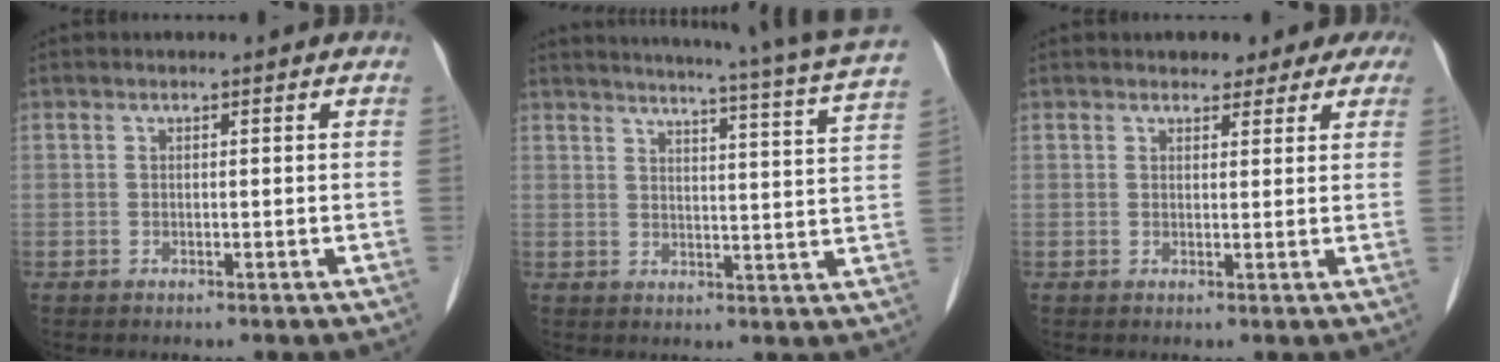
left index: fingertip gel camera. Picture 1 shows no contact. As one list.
[{"total": 17.1, "force": [15.4, -1.8, 7.0], "torque": [-0.113, -0.062, 0.177]}, {"total": 6.0, "force": [4.7, 3.2, 1.8], "torque": [-0.003, 0.009, 0.046]}]